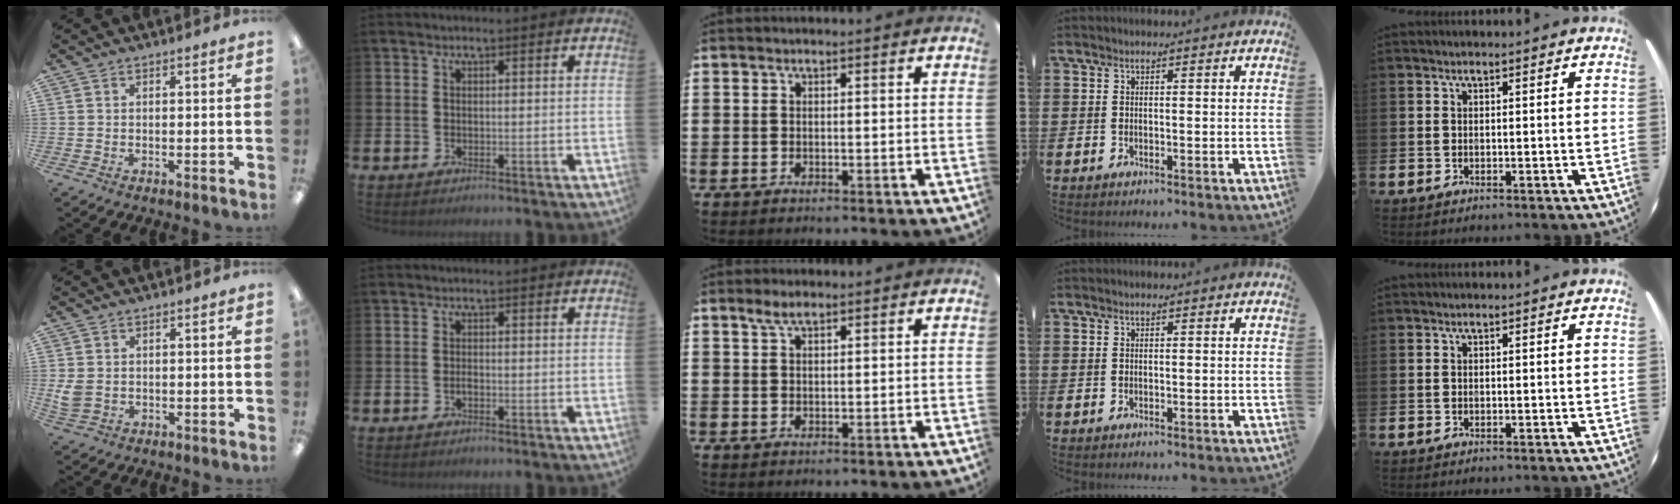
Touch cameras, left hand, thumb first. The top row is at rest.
{"thumb": {"total": 3.6, "force": [0.5, 2.9, 2.0], "torque": [-0.029, 0.002, 0.012]}, "index": {"total": 0.7, "force": [-0.4, 0.2, 0.5], "torque": [-0.009, -0.004, -0.008]}, "middle": {"total": 2.3, "force": [1.7, 0.7, 1.3], "torque": [-0.020, 0.002, 0.029]}}